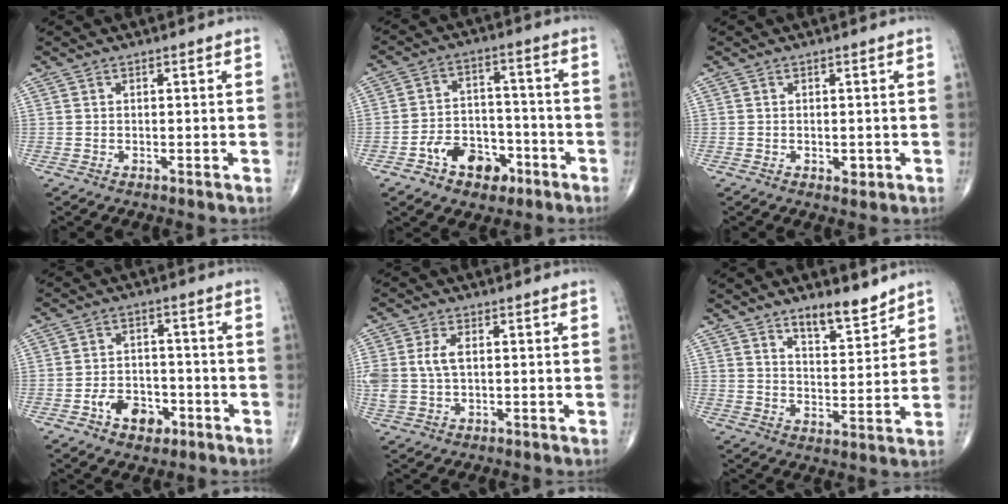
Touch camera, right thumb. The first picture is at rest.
{"total": 10.3, "force": [-5.3, 6.9, 5.5], "torque": [-0.050, 0.045, -0.085]}
{"total": 1.5, "force": [-0.4, 1.0, 1.1], "torque": [-0.009, -0.002, -0.004]}
{"total": 7.5, "force": [-3.6, 5.0, 4.4], "torque": [-0.044, 0.027, -0.058]}
{"total": 6.4, "force": [0.7, 3.9, 5.0], "torque": [-0.123, 0.009, 0.018]}
{"total": 8.0, "force": [6.2, 2.7, 4.3], "torque": [-0.048, -0.050, 0.102]}